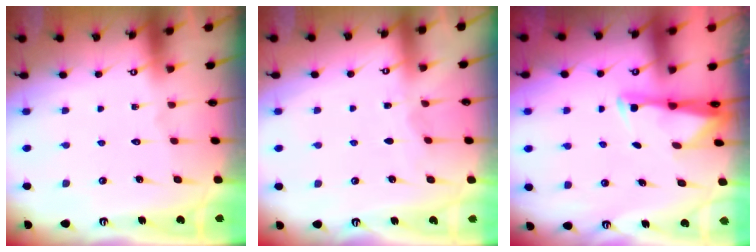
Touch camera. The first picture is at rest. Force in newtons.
{"total": 3.1, "press": 3.0, "slide": 0.4}
{"total": 2.6, "press": 2.5, "slide": 0.4}